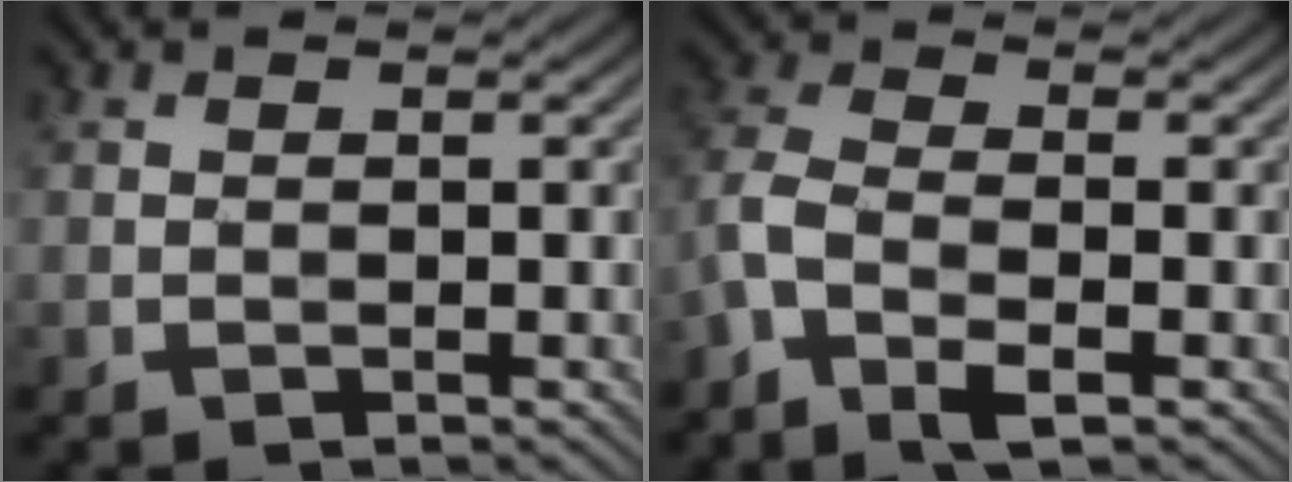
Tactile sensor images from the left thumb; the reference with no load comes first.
{"total": 5.9, "force": [-3.2, 2.2, 4.5], "torque": [-0.108, 0.000, -0.077]}